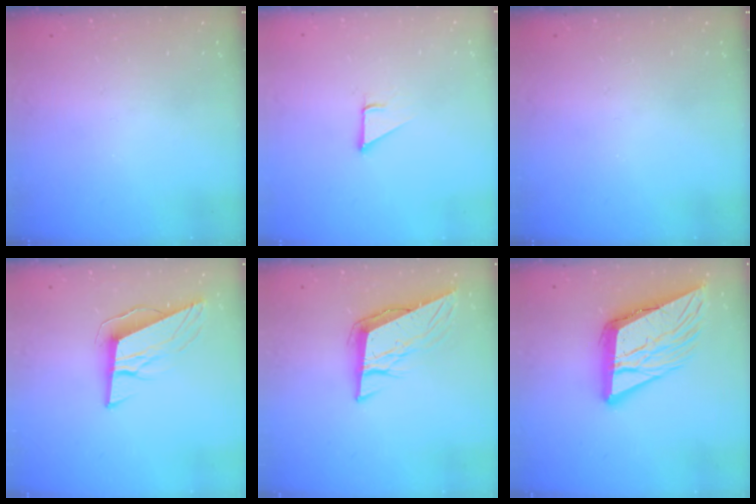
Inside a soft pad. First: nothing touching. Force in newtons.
{"total": 1.6, "press": 1.6, "slide": 0.2}
{"total": 0.0}
{"total": 10.8, "press": 10.3, "slide": 3.1}
{"total": 11.0, "press": 10.5, "slide": 3.0}
{"total": 16.4, "press": 16.2, "slide": 2.8}